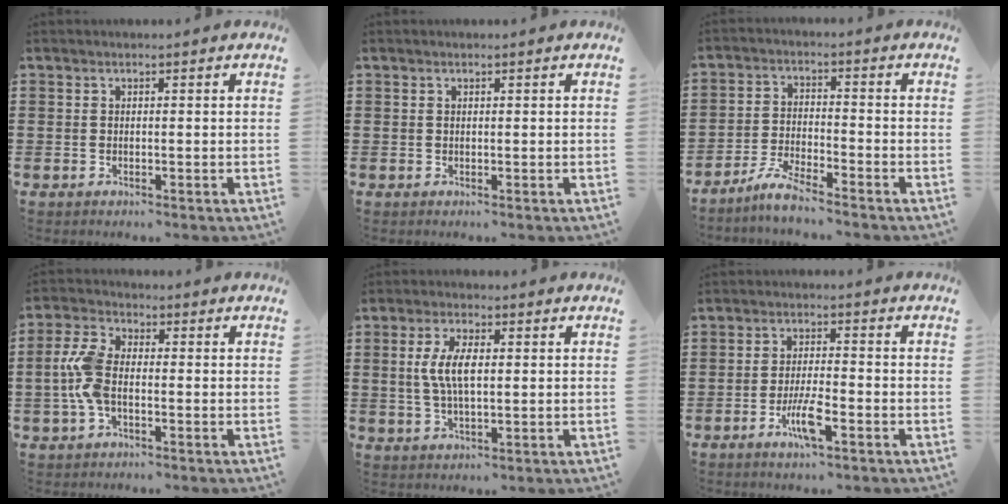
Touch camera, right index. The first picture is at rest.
{"total": 0.0}
{"total": 4.9, "force": [-4.5, 0.1, 2.0], "torque": [-0.049, -0.005, -0.088]}
{"total": 7.1, "force": [-0.9, 3.8, 5.9], "torque": [-0.155, -0.005, -0.026]}
{"total": 6.4, "force": [0.6, 2.6, 5.8], "torque": [-0.129, 0.004, 0.003]}
{"total": 5.6, "force": [-2.7, 1.1, 4.8], "torque": [-0.104, -0.008, -0.054]}